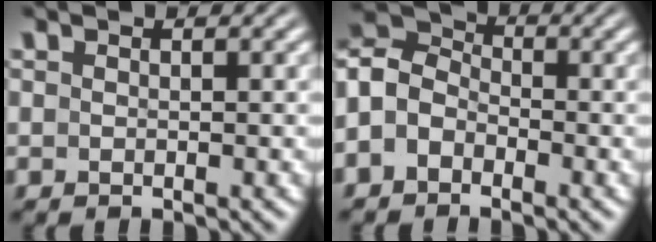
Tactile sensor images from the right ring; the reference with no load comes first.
{"total": 8.2, "force": [-0.1, 7.3, 3.7], "torque": [-0.096, -0.009, -0.013]}